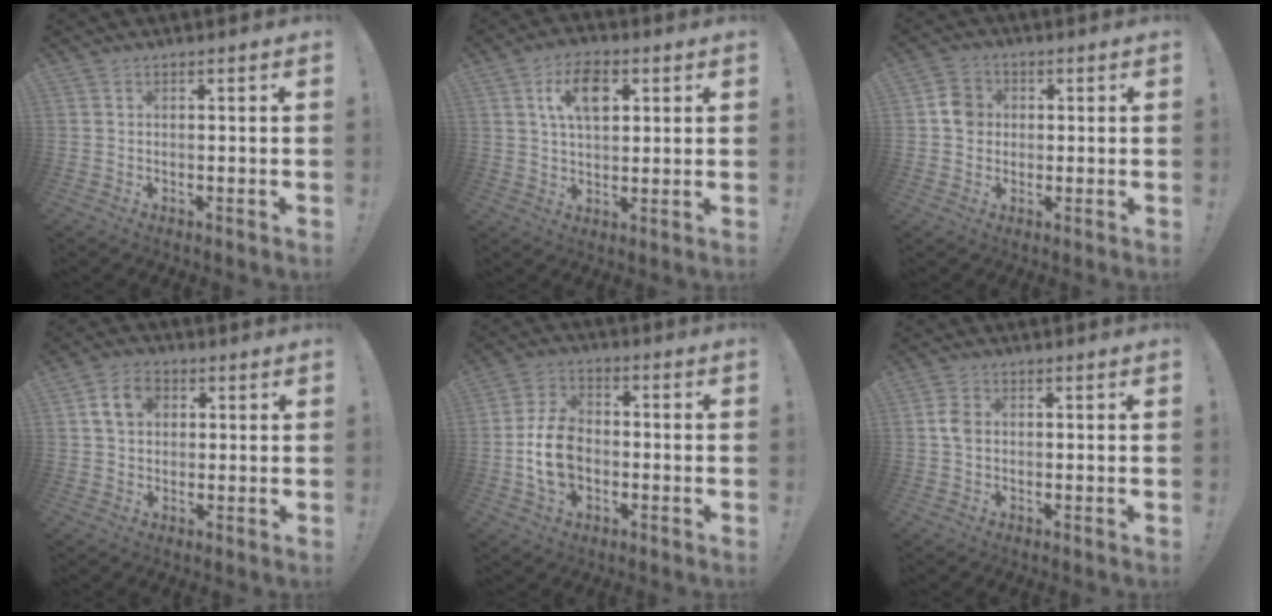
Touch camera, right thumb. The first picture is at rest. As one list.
[{"total": 10.2, "force": [3.5, 6.0, 7.4], "torque": [-0.111, 0.004, 0.061]}, {"total": 5.7, "force": [0.3, 5.1, 2.4], "torque": [-0.033, 0.013, 0.008]}, {"total": 7.9, "force": [2.4, 5.9, 4.7], "torque": [-0.068, 0.008, 0.045]}, {"total": 12.5, "force": [-2.4, 9.0, 8.4], "torque": [-0.162, 0.009, -0.044]}, {"total": 3.5, "force": [-0.1, 2.5, 2.4], "torque": [-0.041, 0.008, 0.000]}]